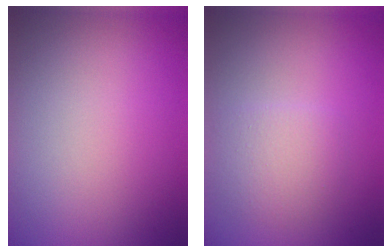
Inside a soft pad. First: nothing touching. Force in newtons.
{"total": 3.3, "press": 3.3, "slide": 0.2}